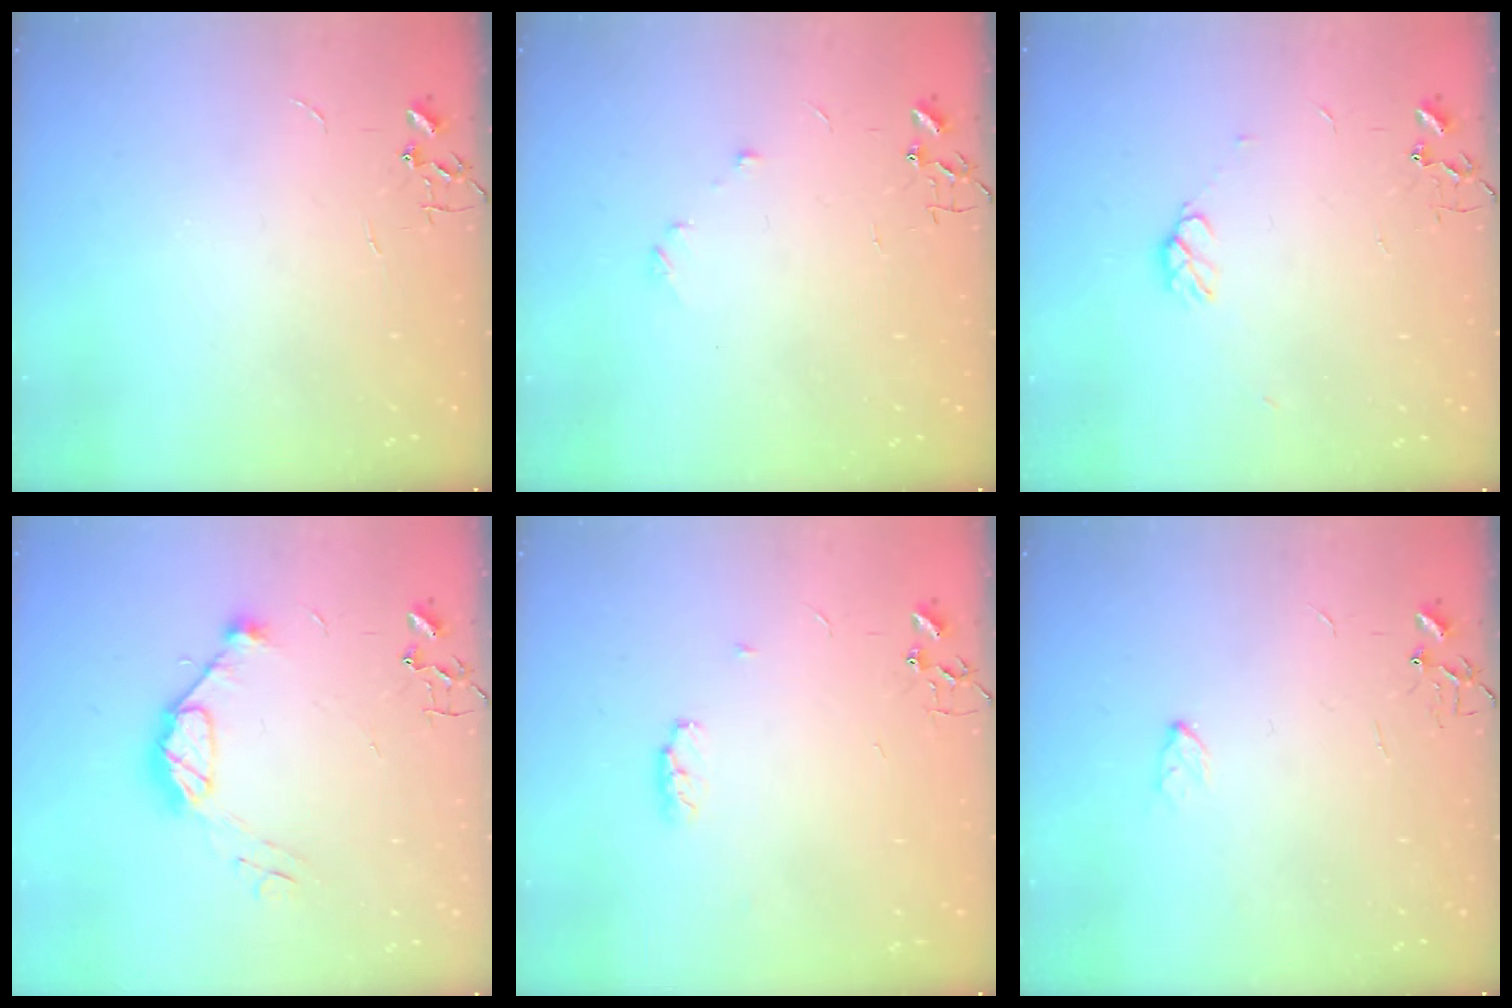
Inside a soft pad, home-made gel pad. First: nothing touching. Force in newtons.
{"total": 5.1, "press": 5.0, "slide": 0.7}
{"total": 5.2, "press": 5.1, "slide": 0.8}
{"total": 10.2, "press": 10.2, "slide": 1.1}
{"total": 4.7, "press": 4.6, "slide": 0.7}
{"total": 3.5, "press": 3.5, "slide": 0.5}